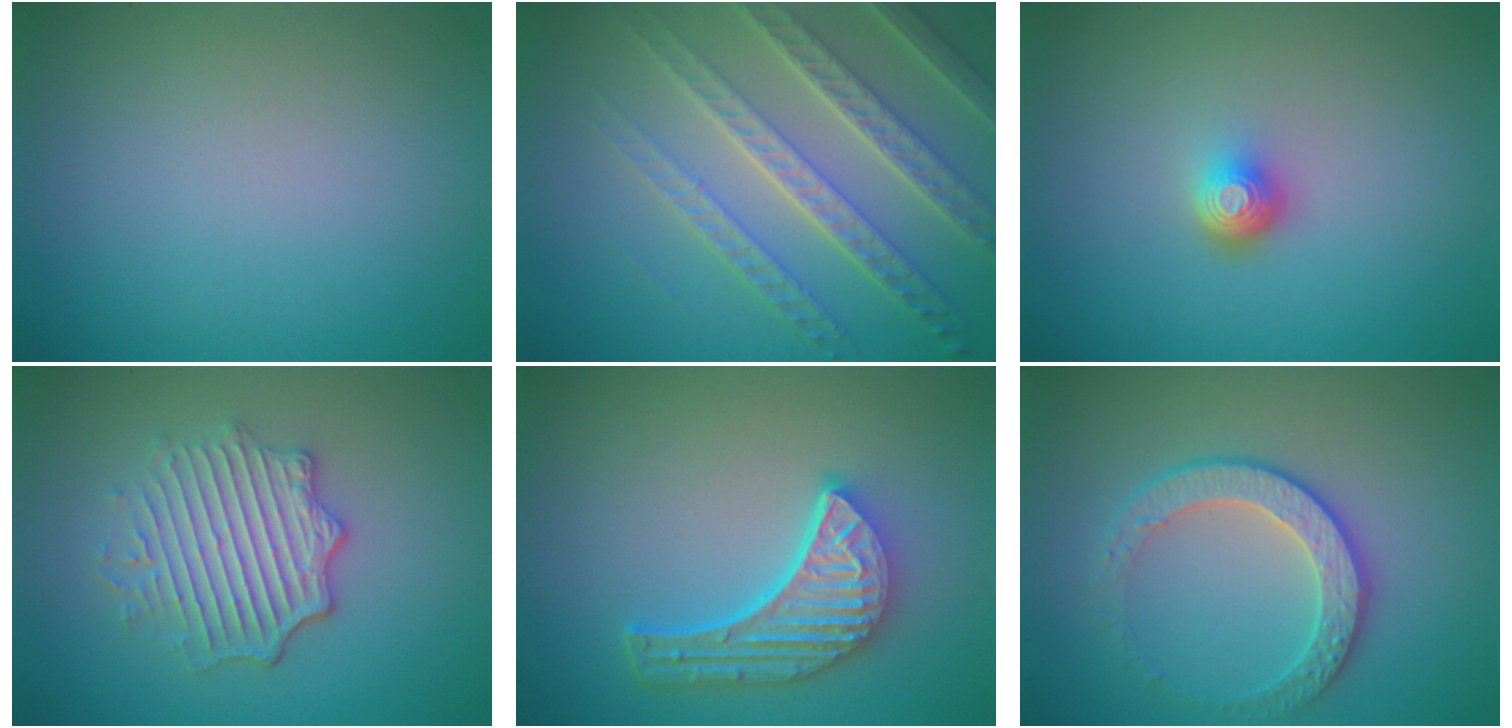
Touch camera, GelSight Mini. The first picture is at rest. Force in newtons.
{"total": 7.2, "press": 5.4, "slide": 4.8}
{"total": 2.2, "press": 1.4, "slide": 1.7}
{"total": 5.0, "press": 4.1, "slide": 2.8}
{"total": 5.9, "press": 4.5, "slide": 3.8}
{"total": 3.7, "press": 3.4, "slide": 1.5}